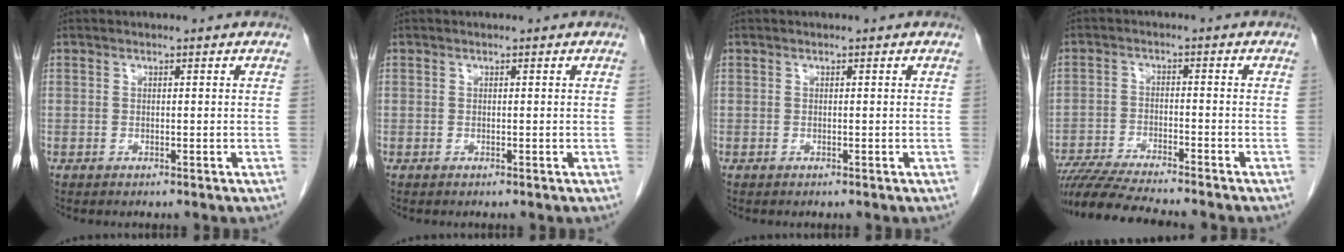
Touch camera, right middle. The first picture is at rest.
{"total": 0.0}
{"total": 0.0}
{"total": 11.4, "force": [-10.2, 0.2, 5.1], "torque": [-0.084, -0.019, -0.167]}